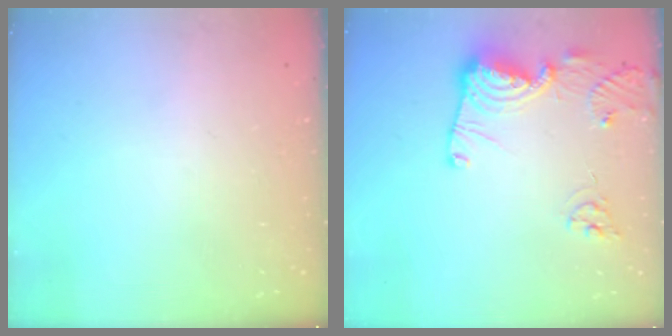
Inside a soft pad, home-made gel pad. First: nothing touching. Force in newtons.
{"total": 13.5, "press": 13.4, "slide": 1.4}